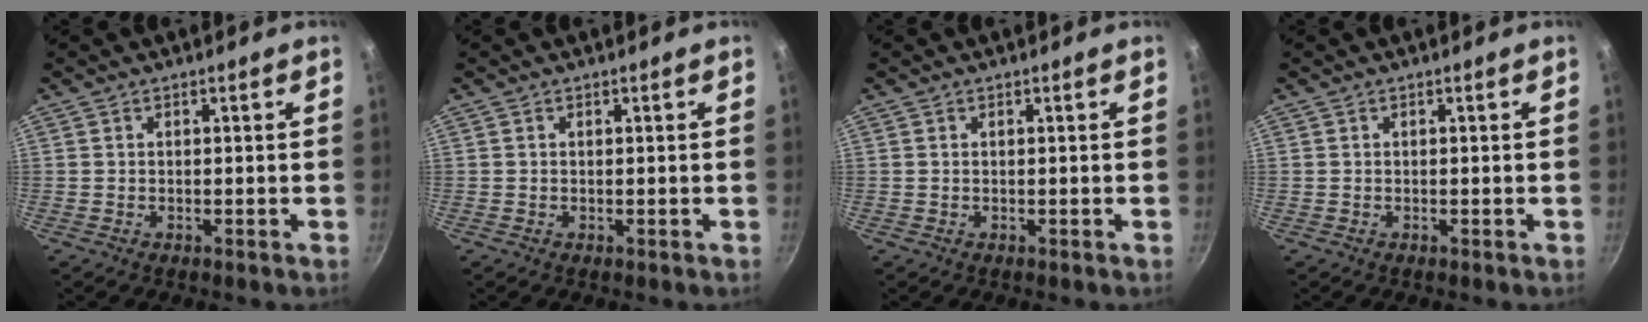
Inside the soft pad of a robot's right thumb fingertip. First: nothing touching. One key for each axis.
{"total": 0.0}
{"total": 0.0}
{"total": 0.0}